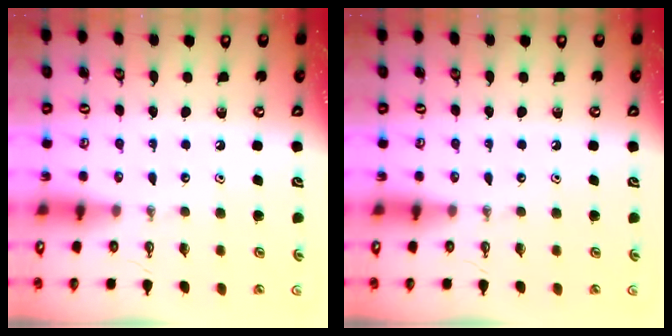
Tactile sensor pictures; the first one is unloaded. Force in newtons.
{"total": 0.0}